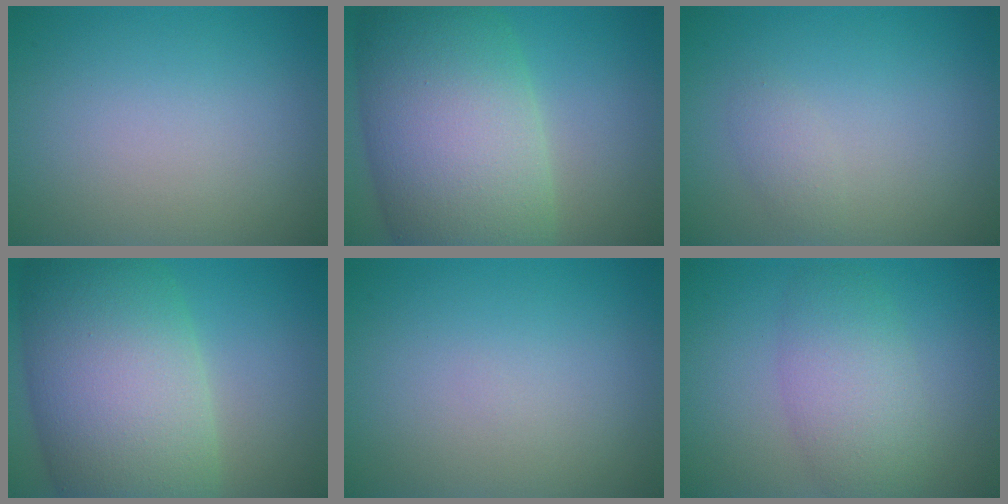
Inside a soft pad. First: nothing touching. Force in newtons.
{"total": 13.7, "press": 13.7, "slide": 0.4}
{"total": 1.1, "press": 1.1, "slide": 0.0}
{"total": 13.7, "press": 13.7, "slide": 0.4}
{"total": 0.0}
{"total": 4.4, "press": 4.4, "slide": 0.3}